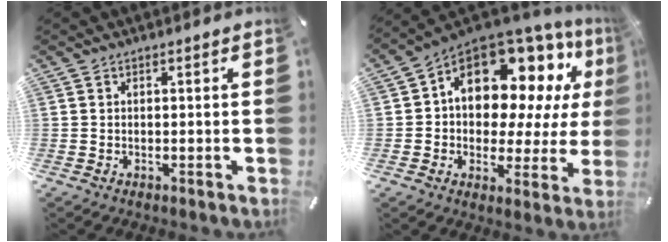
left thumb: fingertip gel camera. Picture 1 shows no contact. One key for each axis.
{"total": 15.1, "fx": 7.2, "fy": 10.0, "fz": 8.7, "tx": -0.133, "ty": -0.058, "tz": 0.124}